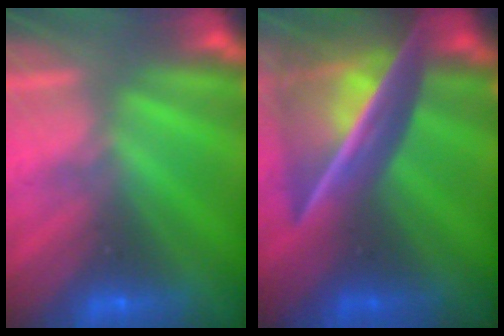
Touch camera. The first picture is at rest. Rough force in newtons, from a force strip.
{"total": 7.8}